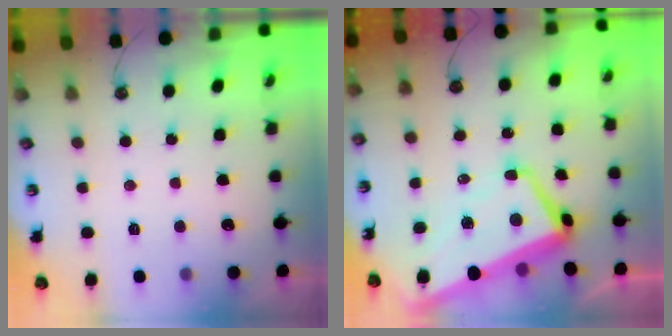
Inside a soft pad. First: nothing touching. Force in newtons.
{"total": 4.9, "press": 4.7, "slide": 1.2}